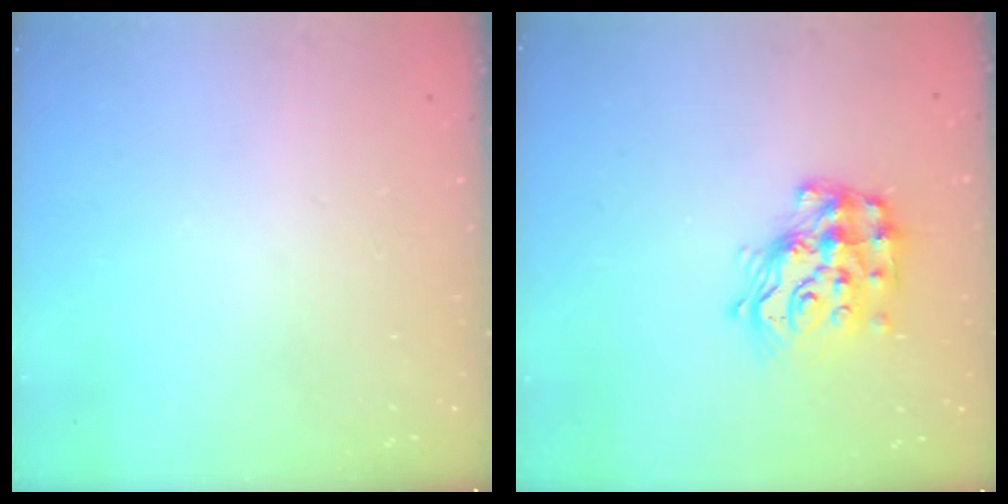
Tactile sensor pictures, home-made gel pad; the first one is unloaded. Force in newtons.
{"total": 13.2, "press": 13.2, "slide": 1.0}